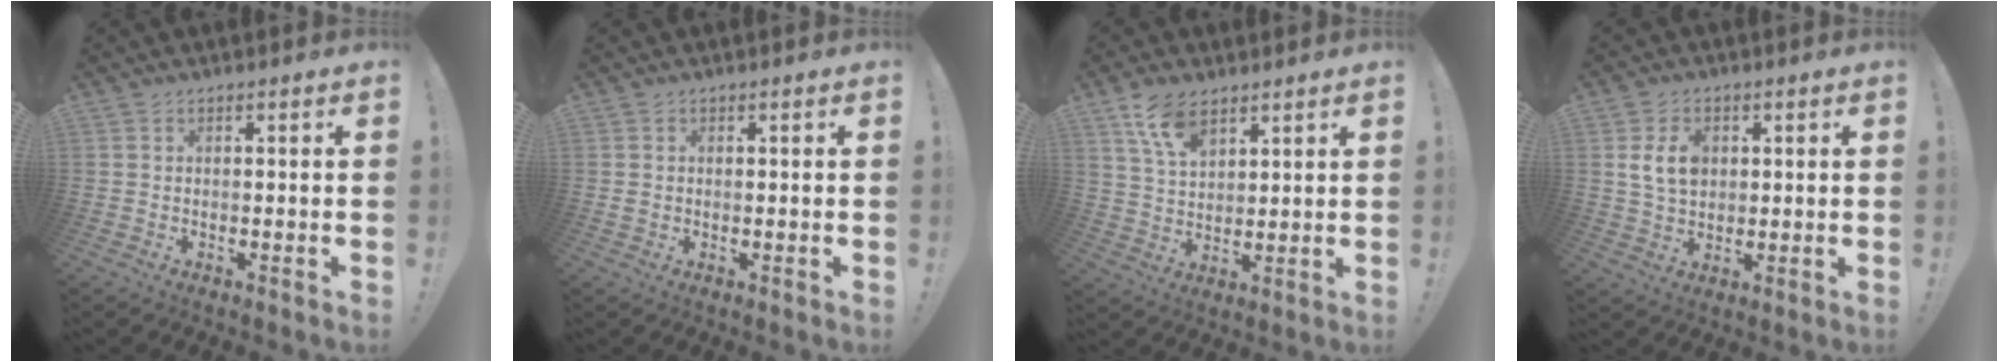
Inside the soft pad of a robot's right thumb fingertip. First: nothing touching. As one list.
[{"total": 1.0, "force": [0.5, 0.8, 0.4], "torque": [0.001, 0.000, 0.007]}, {"total": 9.4, "force": [6.2, 4.4, 5.5], "torque": [-0.105, -0.024, 0.118]}, {"total": 8.3, "force": [1.9, 6.0, 5.4], "torque": [-0.105, 0.002, 0.035]}]